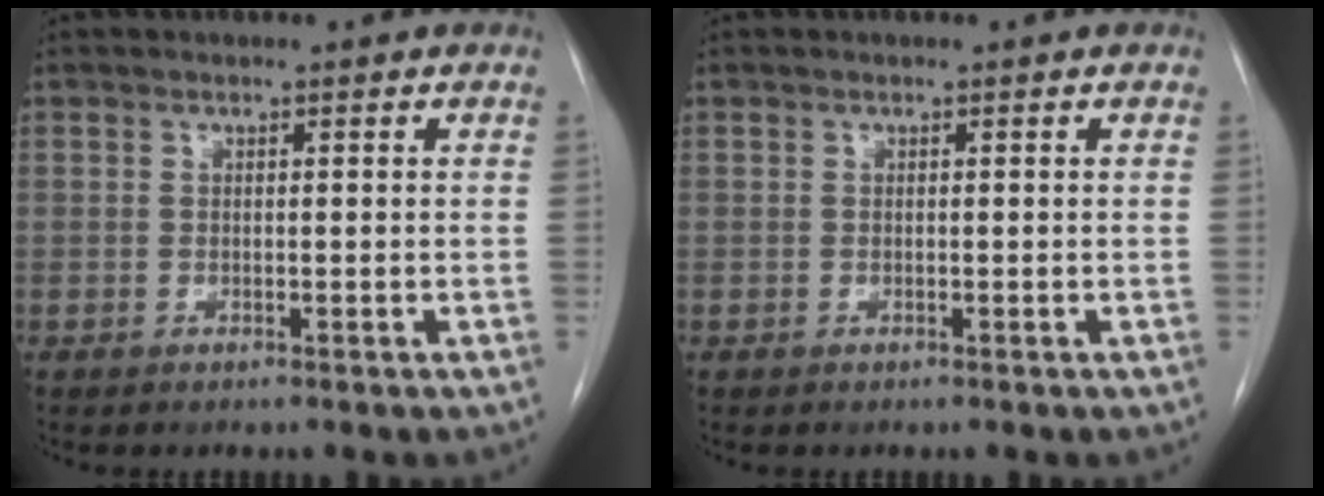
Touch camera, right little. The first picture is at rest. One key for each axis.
{"total": 0.0}